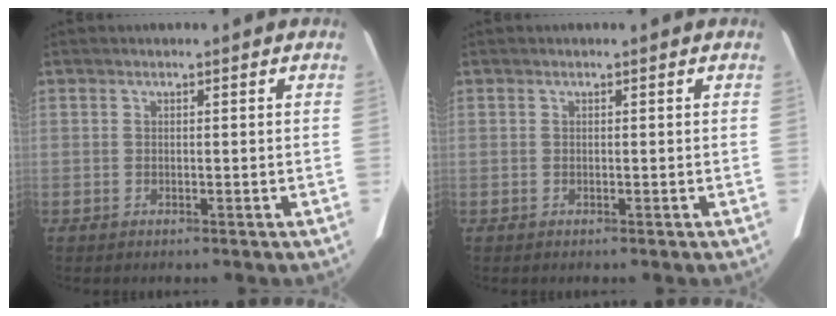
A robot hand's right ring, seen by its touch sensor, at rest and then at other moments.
{"total": 0.0}